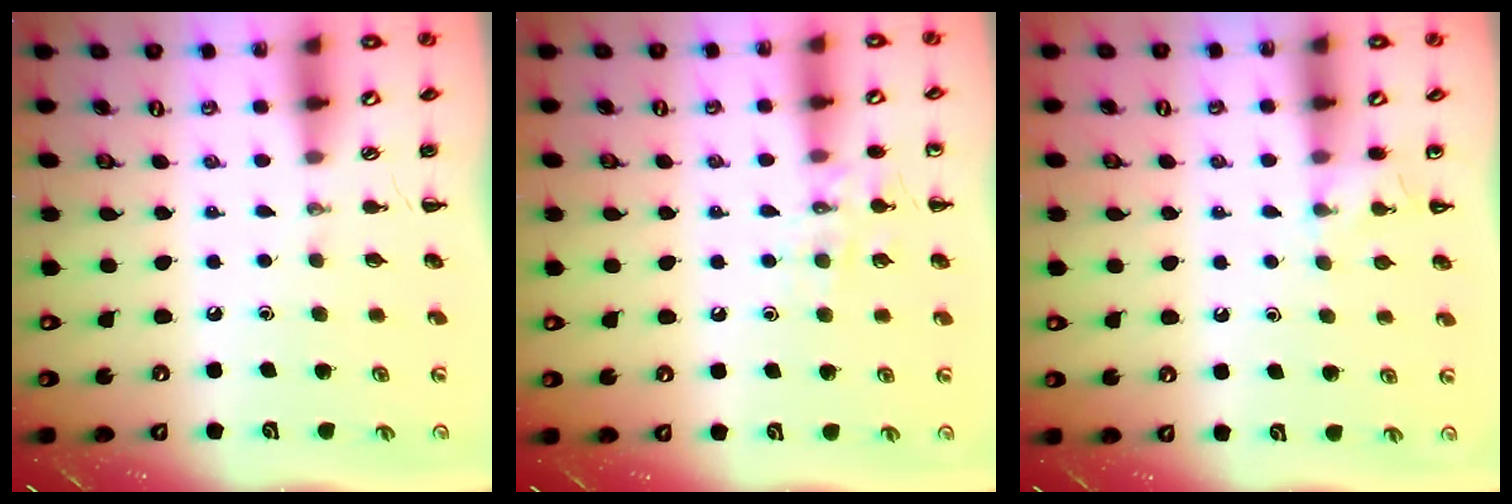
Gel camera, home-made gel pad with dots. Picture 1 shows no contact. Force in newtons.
{"total": 8.6, "press": 8.5, "slide": 1.3}
{"total": 4.4, "press": 4.2, "slide": 1.3}